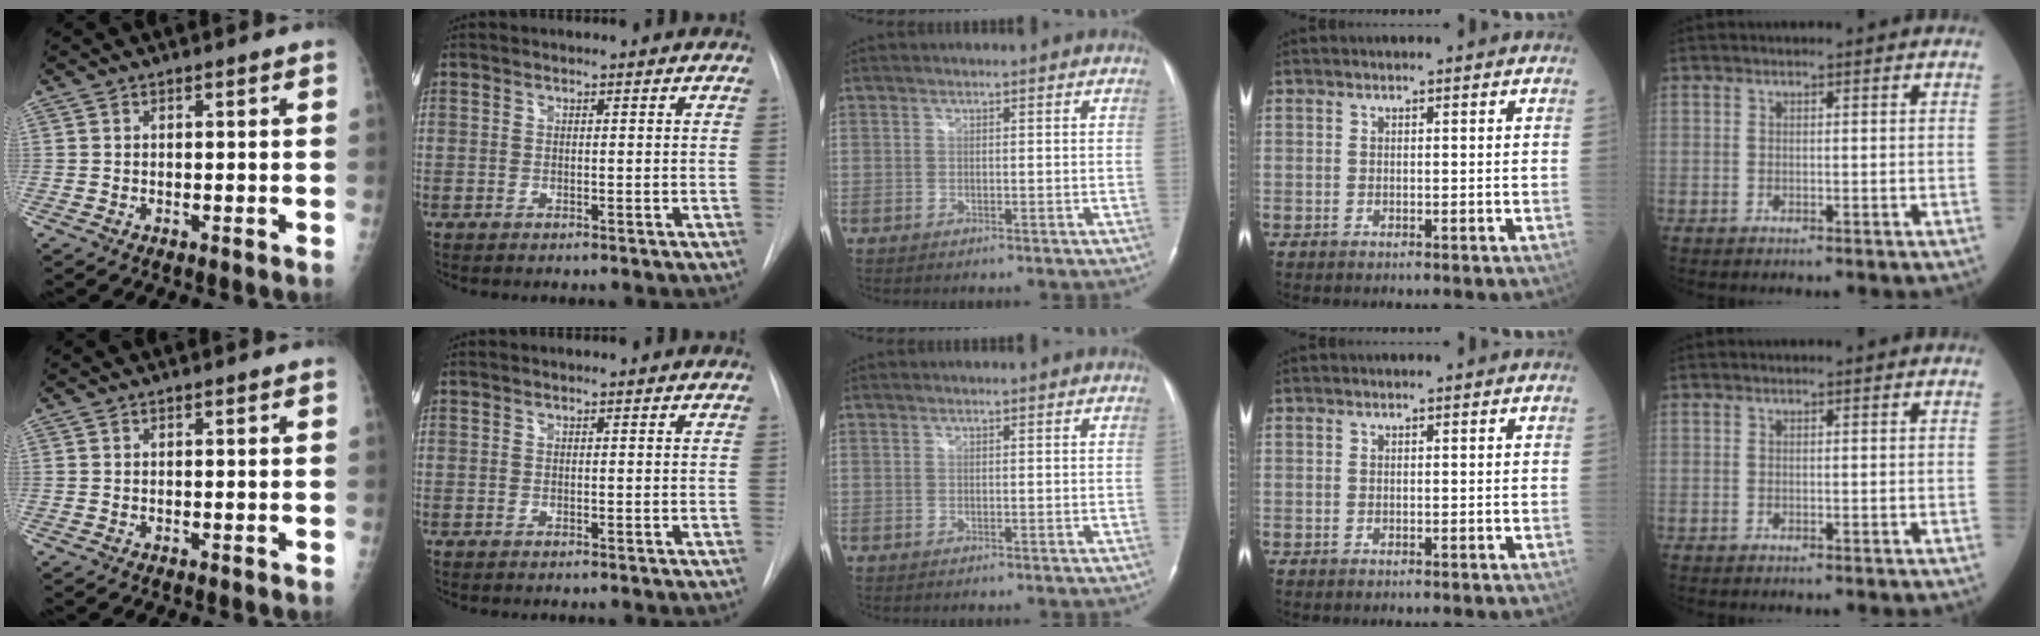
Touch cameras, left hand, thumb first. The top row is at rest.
{}